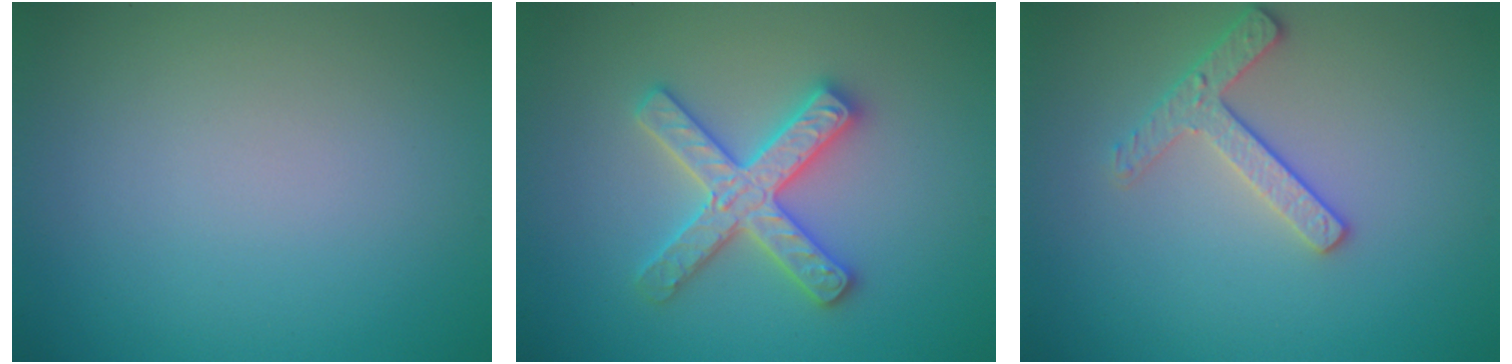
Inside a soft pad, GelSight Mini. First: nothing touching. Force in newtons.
{"total": 4.7, "press": 4.6, "slide": 0.6}
{"total": 2.4, "press": 2.3, "slide": 0.5}